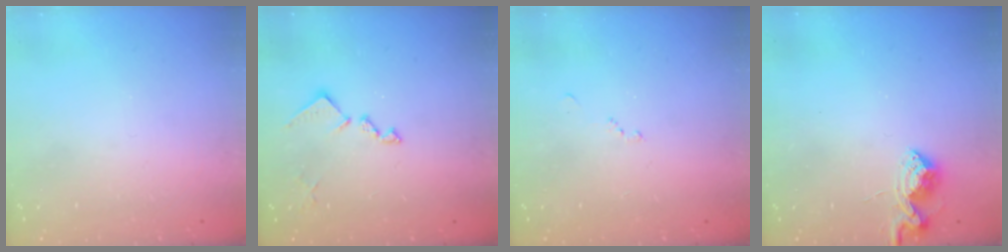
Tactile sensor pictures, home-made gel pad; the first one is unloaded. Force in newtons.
{"total": 10.6, "press": 10.5, "slide": 0.5}
{"total": 8.0, "press": 7.9, "slide": 1.0}
{"total": 8.9, "press": 8.9, "slide": 0.4}